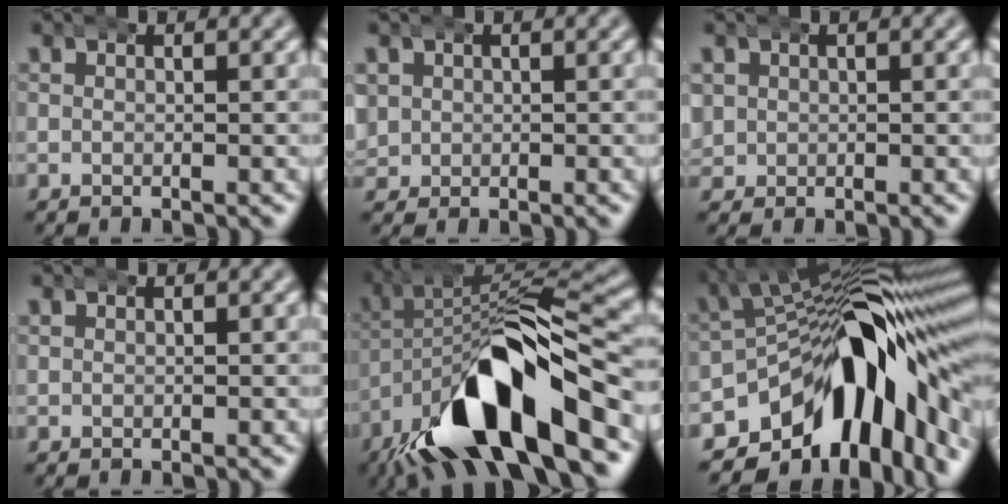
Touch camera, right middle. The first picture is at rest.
{"total": 3.2, "force": [0.4, 3.0, 1.0], "torque": [-0.048, -0.014, 0.015]}
{"total": 2.8, "force": [0.4, 2.7, 0.9], "torque": [-0.043, -0.012, 0.013]}
{"total": 0.0}
{"total": 15.6, "force": [-6.0, 6.2, 13.0], "torque": [-0.210, -0.016, -0.085]}
{"total": 18.9, "force": [-5.5, 11.6, 13.9], "torque": [-0.208, 0.000, -0.087]}